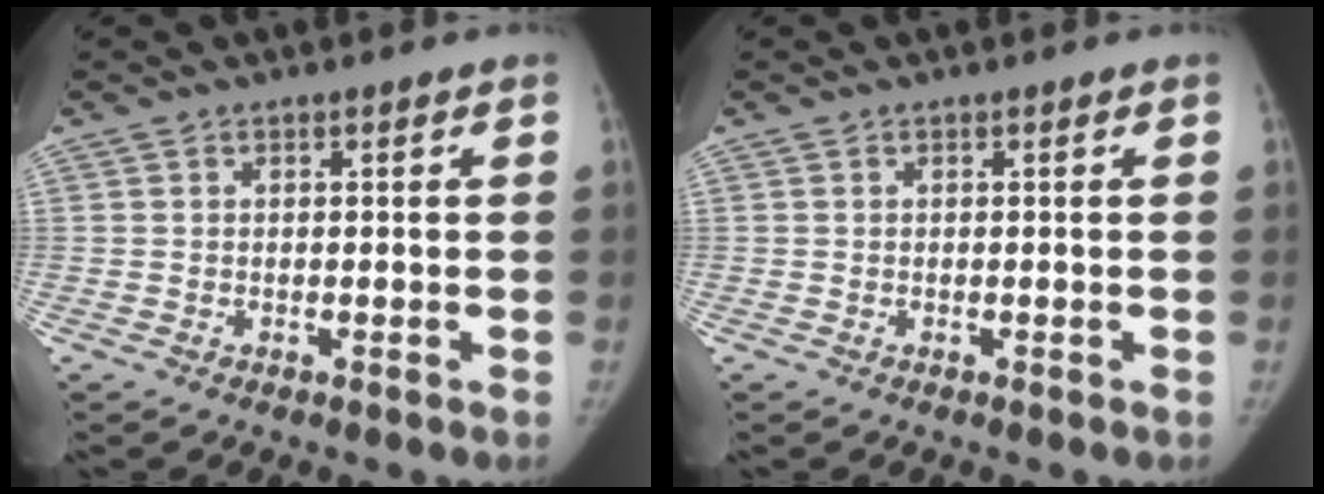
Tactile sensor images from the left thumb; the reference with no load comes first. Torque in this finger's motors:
{"motor_torque": [-0.25, -0.25, 0.32, 0.03, 0.00]}